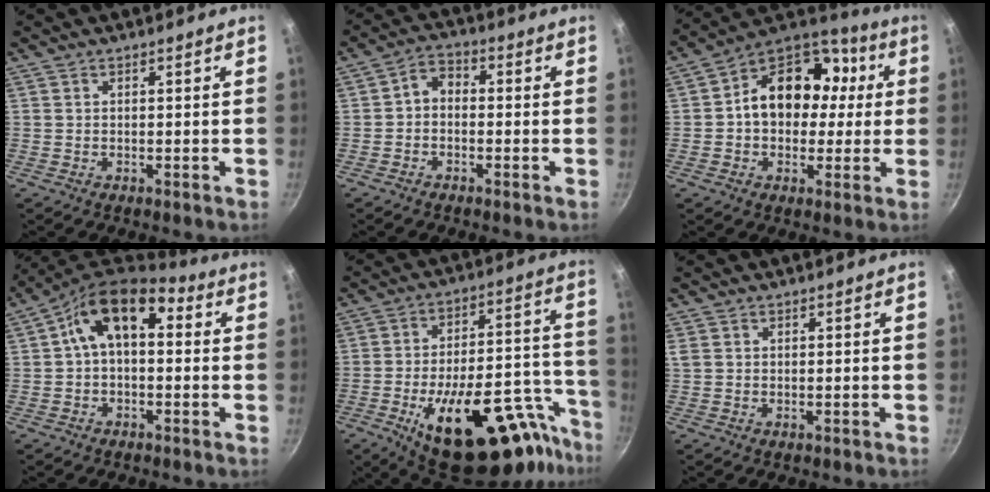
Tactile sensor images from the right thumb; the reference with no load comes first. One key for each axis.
{"total": 3.8, "fx": -0.9, "fy": 2.7, "fz": 2.5, "tx": -0.043, "ty": 0.019, "tz": -0.027}
{"total": 17.3, "fx": 1.5, "fy": 13.6, "fz": 10.6, "tx": -0.123, "ty": 0.041, "tz": 0.008}
{"total": 11.5, "fx": 2.2, "fy": 6.9, "fz": 8.9, "tx": -0.133, "ty": 0.033, "tz": 0.015}
{"total": 29.2, "fx": -16.3, "fy": 12.3, "fz": 20.9, "tx": -0.222, "ty": 0.081, "tz": -0.230}
{"total": 1.3, "fx": 0.6, "fy": 1.0, "fz": 0.7, "tx": -0.012, "ty": 0.002, "tz": 0.012}